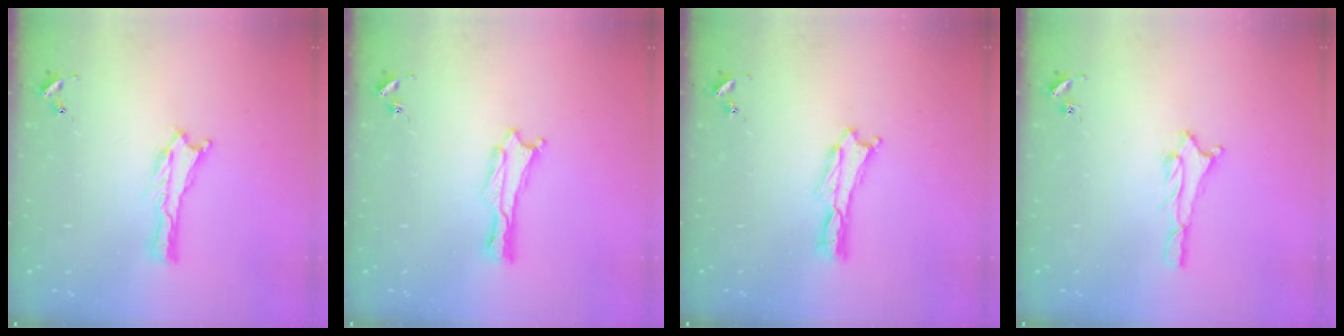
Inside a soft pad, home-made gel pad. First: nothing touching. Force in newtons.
{"total": 0.0}
{"total": 0.0}
{"total": 2.0, "press": 2.0, "slide": 0.2}